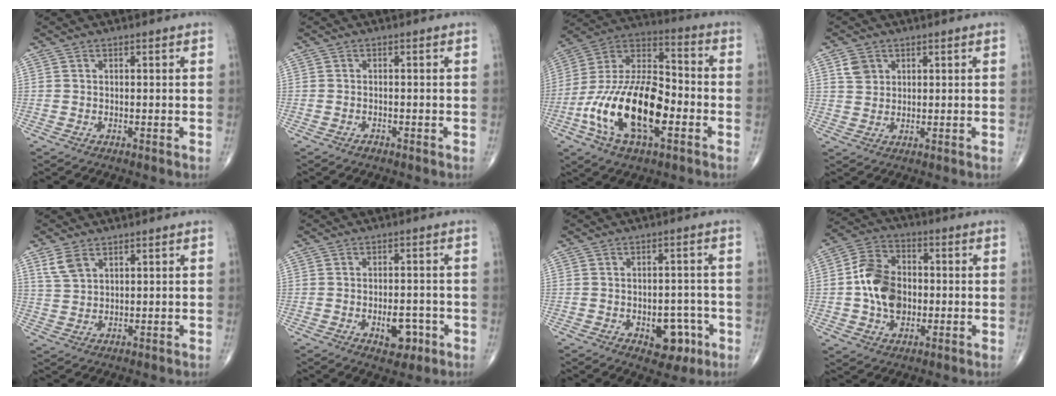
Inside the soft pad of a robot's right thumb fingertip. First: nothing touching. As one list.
[{"total": 0.8, "force": [-0.6, 0.4, 0.3], "torque": [-0.006, 0.004, -0.011]}, {"total": 22.6, "force": [-6.7, 11.0, 18.6], "torque": [-0.339, 0.036, -0.121]}, {"total": 3.5, "force": [1.6, 2.7, 1.3], "torque": [-0.013, -0.006, 0.032]}, {"total": 4.2, "force": [2.5, 2.4, 2.3], "torque": [-0.044, -0.006, 0.059]}, {"total": 5.9, "force": [-2.3, 3.5, 4.2], "torque": [-0.035, 0.015, -0.024]}, {"total": 6.6, "force": [-2.6, 4.0, 4.6], "torque": [-0.034, 0.017, -0.026]}, {"total": 11.9, "force": [-0.7, 8.7, 8.1], "torque": [-0.125, 0.022, -0.019]}]